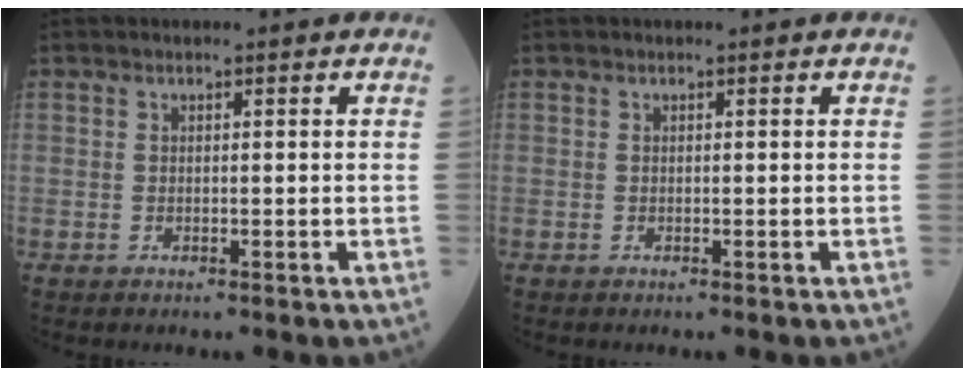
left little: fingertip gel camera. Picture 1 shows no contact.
{"total": 0.0}